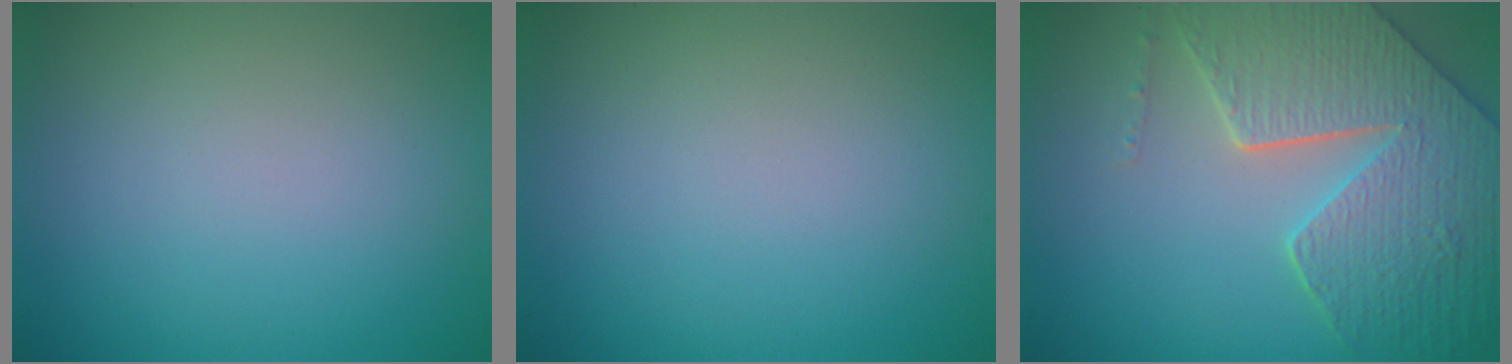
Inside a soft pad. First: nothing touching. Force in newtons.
{"total": 0.0}
{"total": 7.6, "press": 6.2, "slide": 4.5}